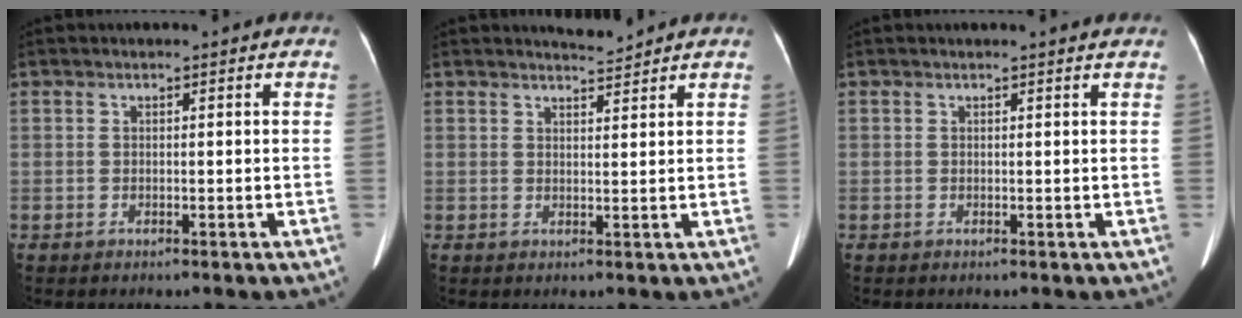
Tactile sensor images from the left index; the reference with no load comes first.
{"total": 2.1, "force": [2.1, -0.3, -0.1], "torque": [-0.002, -0.005, 0.040]}
{"total": 1.6, "force": [1.6, 0.0, 0.3], "torque": [-0.012, 0.006, 0.013]}